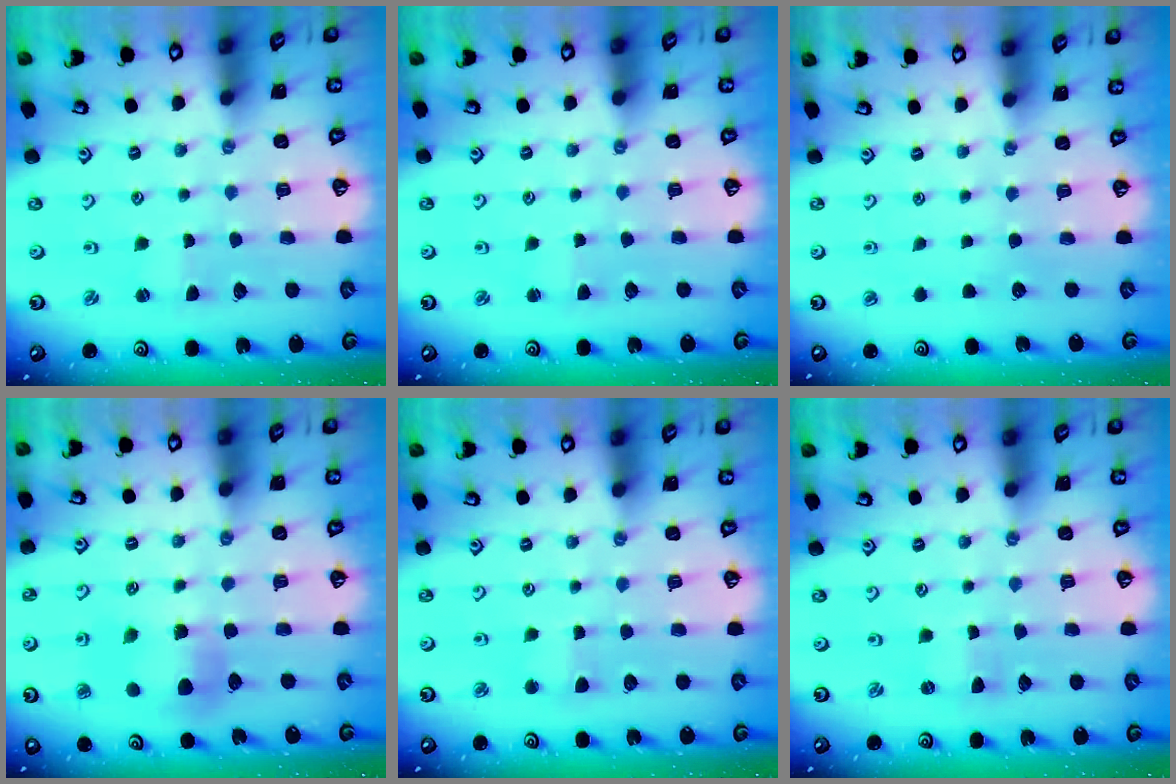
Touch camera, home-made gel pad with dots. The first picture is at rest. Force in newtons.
{"total": 2.2, "press": 2.2, "slide": 0.3}
{"total": 0.0}
{"total": 7.1, "press": 7.1, "slide": 0.5}
{"total": 2.5, "press": 2.5, "slide": 0.3}
{"total": 0.0}